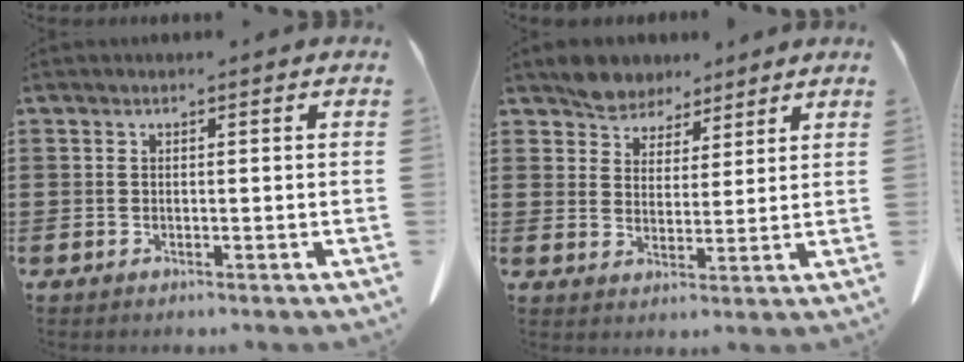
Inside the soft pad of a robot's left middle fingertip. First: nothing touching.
{"total": 5.2, "force": [4.6, 2.5, 0.3], "torque": [-0.029, -0.006, 0.089]}